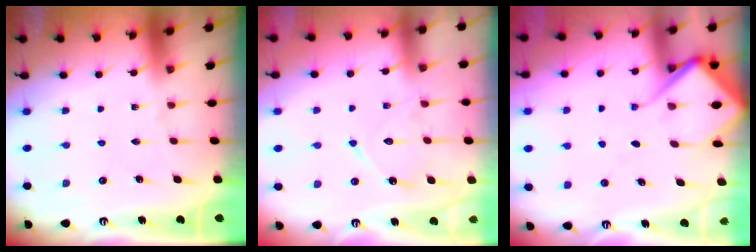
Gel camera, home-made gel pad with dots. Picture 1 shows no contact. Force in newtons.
{"total": 11.2, "press": 11.2, "slide": 0.5}
{"total": 8.2, "press": 8.2, "slide": 0.8}